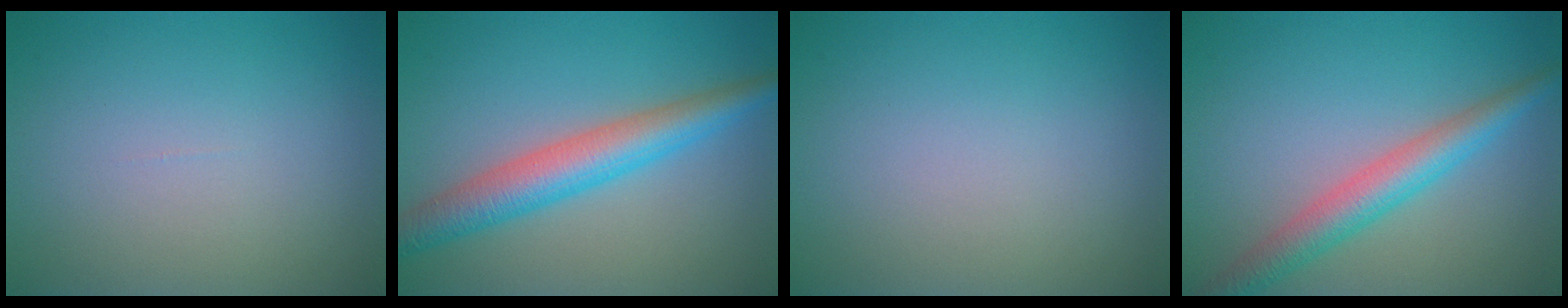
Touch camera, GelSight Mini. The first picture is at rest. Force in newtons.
{"total": 5.4, "press": 5.4, "slide": 0.0}
{"total": 0.0}
{"total": 4.2, "press": 4.2, "slide": 0.1}